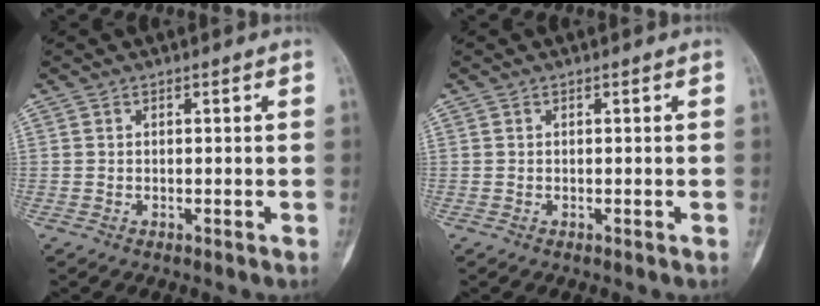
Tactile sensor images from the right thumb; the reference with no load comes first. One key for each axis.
{"total": 0.0}